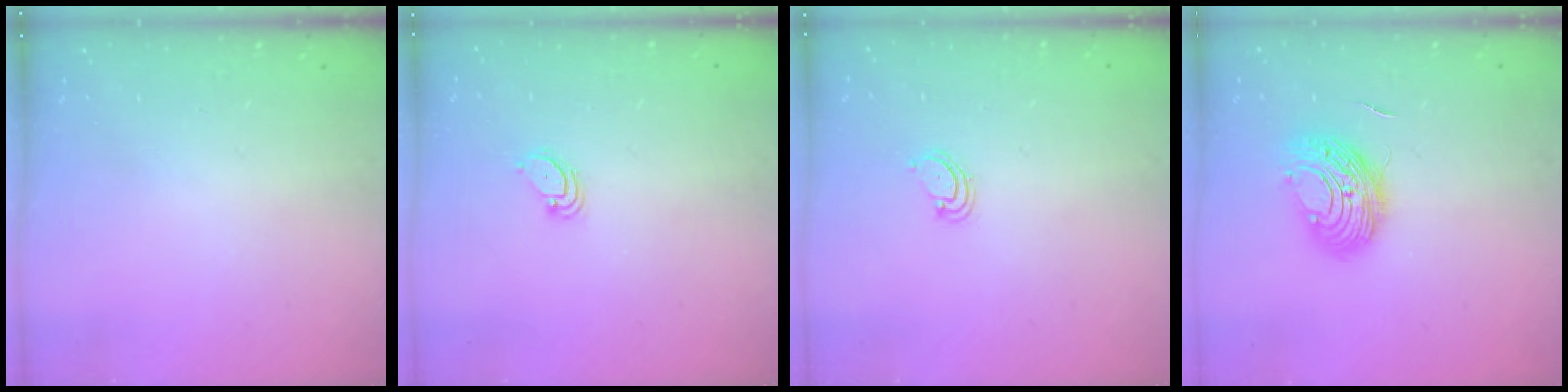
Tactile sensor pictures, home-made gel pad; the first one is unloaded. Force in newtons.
{"total": 3.3, "press": 3.3, "slide": 0.3}
{"total": 3.9, "press": 3.9, "slide": 0.4}
{"total": 10.5, "press": 10.5, "slide": 0.9}